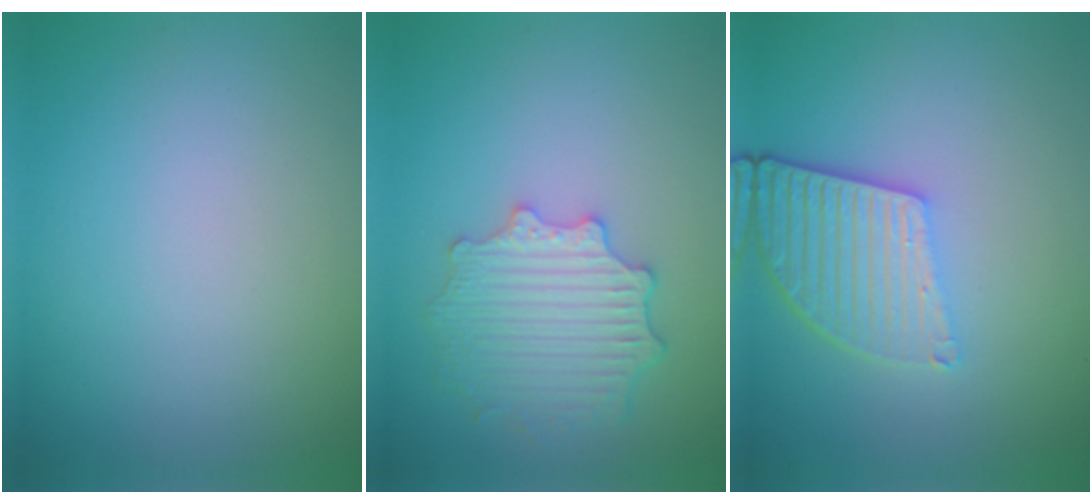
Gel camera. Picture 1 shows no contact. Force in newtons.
{"total": 4.5, "press": 4.0, "slide": 2.1}
{"total": 5.1, "press": 3.8, "slide": 3.3}